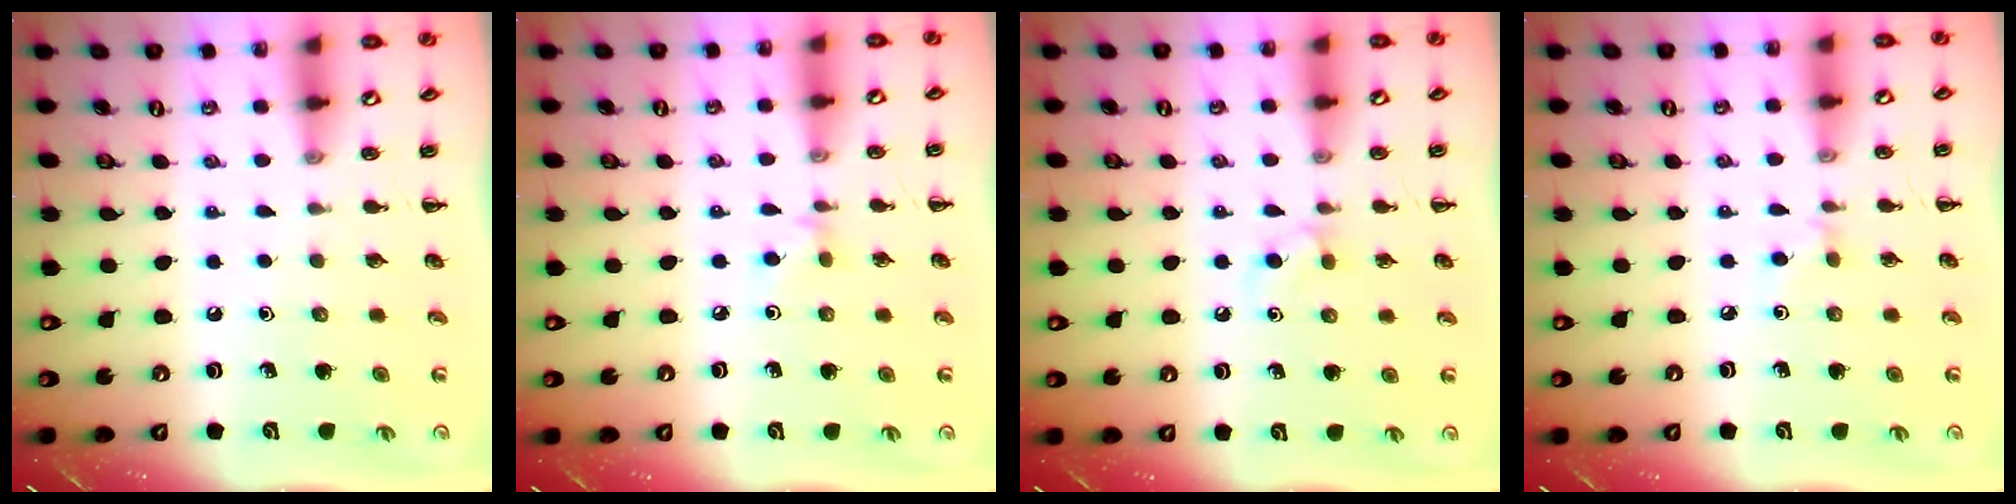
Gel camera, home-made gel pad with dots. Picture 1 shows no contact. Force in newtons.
{"total": 3.0, "press": 2.7, "slide": 1.2}
{"total": 4.3, "press": 4.0, "slide": 1.5}
{"total": 2.8, "press": 2.6, "slide": 1.0}